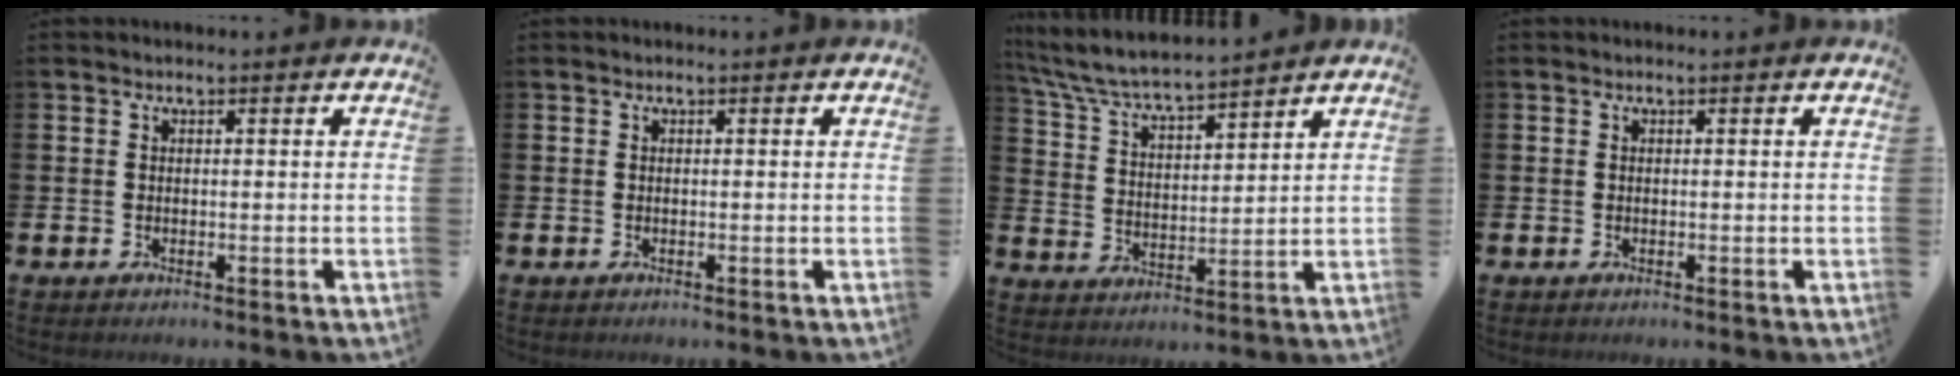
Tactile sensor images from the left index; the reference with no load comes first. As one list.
[{"total": 0.0}, {"total": 6.7, "force": [6.4, 0.5, 1.8], "torque": [-0.065, -0.041, 0.111]}, {"total": 0.0}]